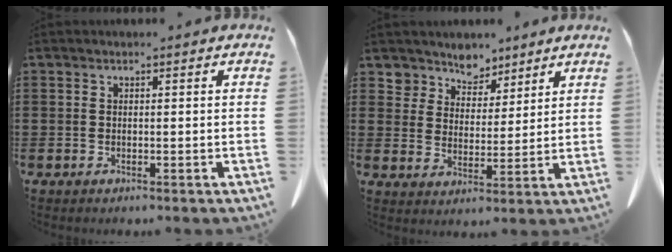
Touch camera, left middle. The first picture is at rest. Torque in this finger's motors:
{"motor_torque": [2.14, 0.00, 0.07, 0.01]}